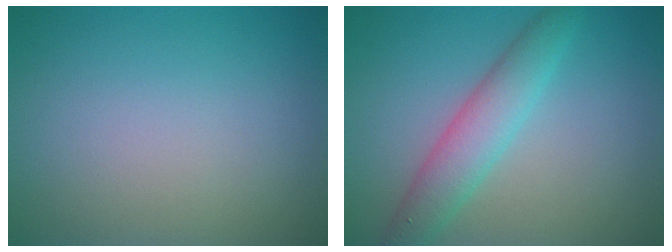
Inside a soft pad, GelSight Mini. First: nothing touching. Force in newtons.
{"total": 4.0, "press": 4.0, "slide": 0.1}